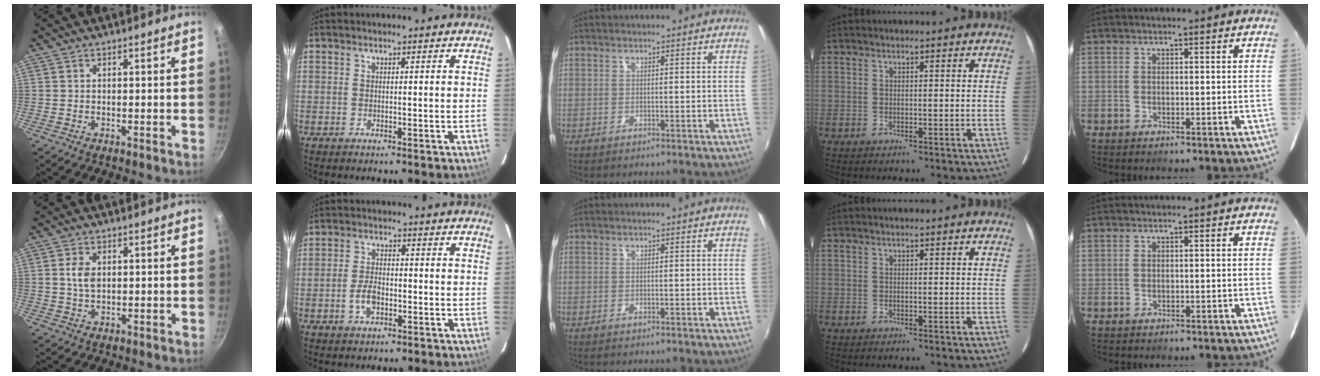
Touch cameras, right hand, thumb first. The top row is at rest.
{"thumb": {"total": 3.8, "force": [0.6, 2.4, 2.8], "torque": [-0.049, 0.001, 0.012]}, "index": {"total": 4.7, "force": [-1.8, 2.6, 3.5], "torque": [-0.073, 0.002, -0.031]}}